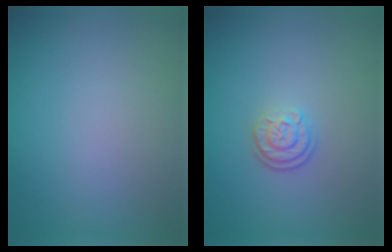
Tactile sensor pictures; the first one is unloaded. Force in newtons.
{"total": 2.3, "press": 1.7, "slide": 1.5}